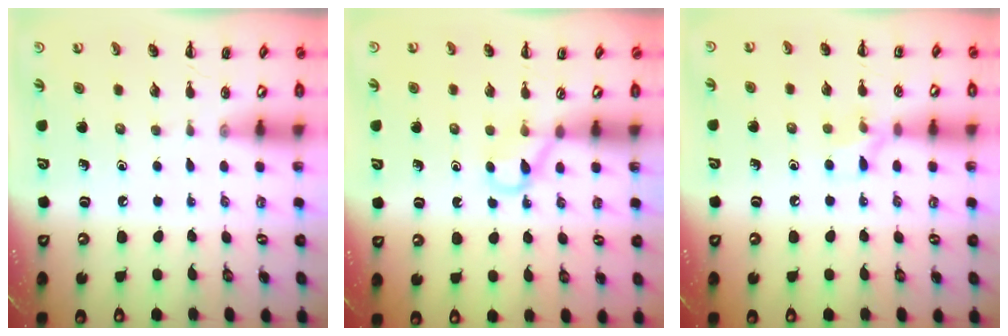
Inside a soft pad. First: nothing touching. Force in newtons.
{"total": 3.0, "press": 2.8, "slide": 1.1}
{"total": 6.5, "press": 6.4, "slide": 1.5}